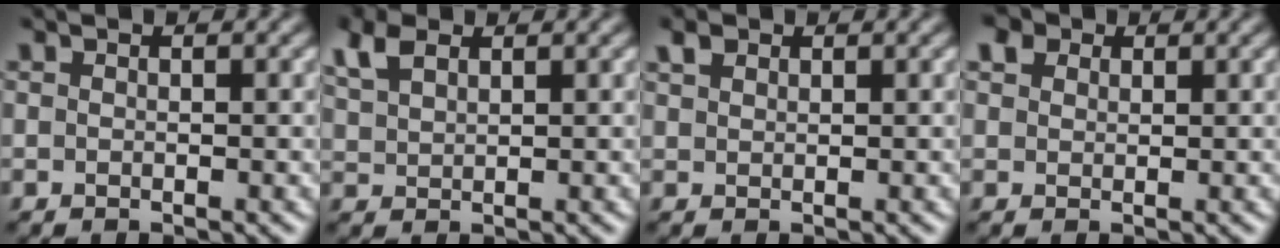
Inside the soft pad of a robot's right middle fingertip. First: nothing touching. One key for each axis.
{"total": 3.0, "fx": 2.0, "fy": 1.5, "fz": 1.6, "tx": -0.047, "ty": 0.008, "tz": 0.043}
{"total": 1.4, "fx": 1.0, "fy": 0.8, "fz": 0.5, "tx": -0.014, "ty": 0.001, "tz": 0.022}
{"total": 2.3, "fx": 1.6, "fy": 1.5, "fz": 0.7, "tx": -0.017, "ty": 0.003, "tz": 0.027}